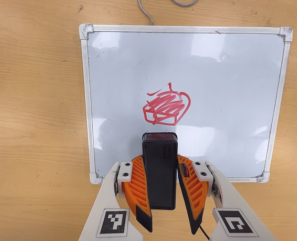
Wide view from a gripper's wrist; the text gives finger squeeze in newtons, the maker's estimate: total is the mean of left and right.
{"total": 9.7, "left": 8.1, "right": 11.4}